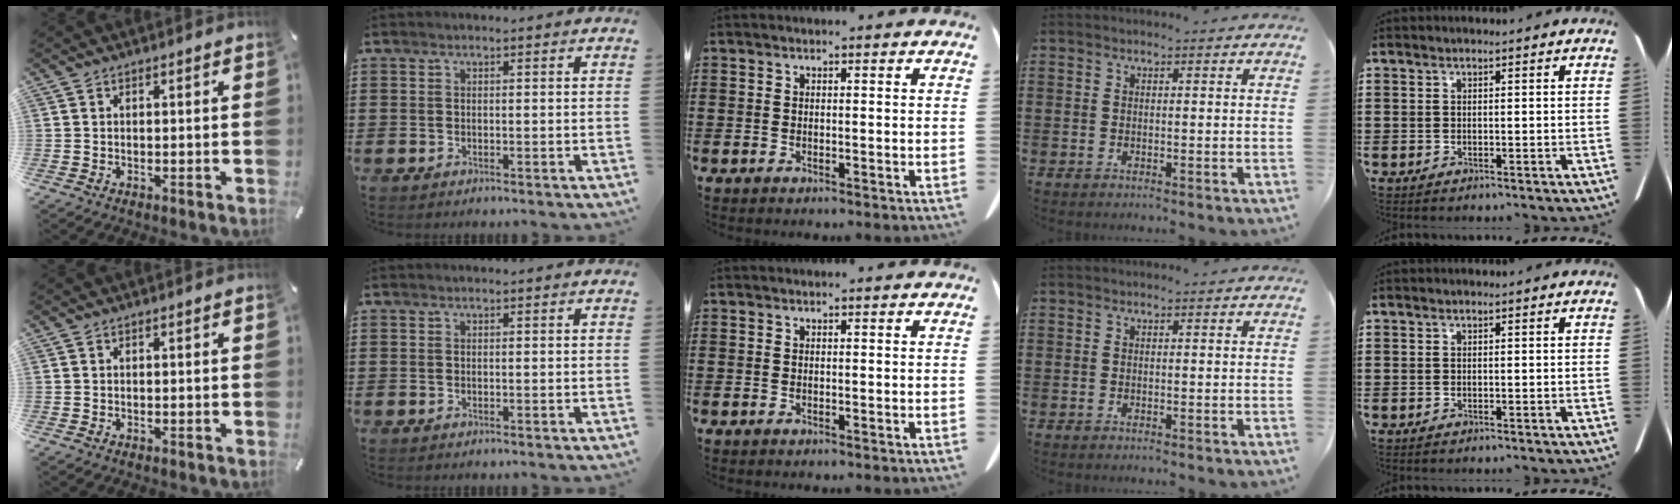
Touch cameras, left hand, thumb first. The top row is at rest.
{}